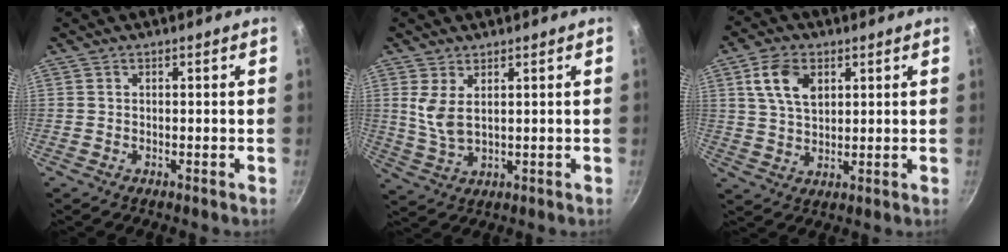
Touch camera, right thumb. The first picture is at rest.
{"total": 5.5, "force": [2.0, 2.7, 4.3], "torque": [-0.083, -0.022, 0.046]}
{"total": 8.4, "force": [3.2, 5.3, 5.7], "torque": [-0.093, -0.007, 0.060]}